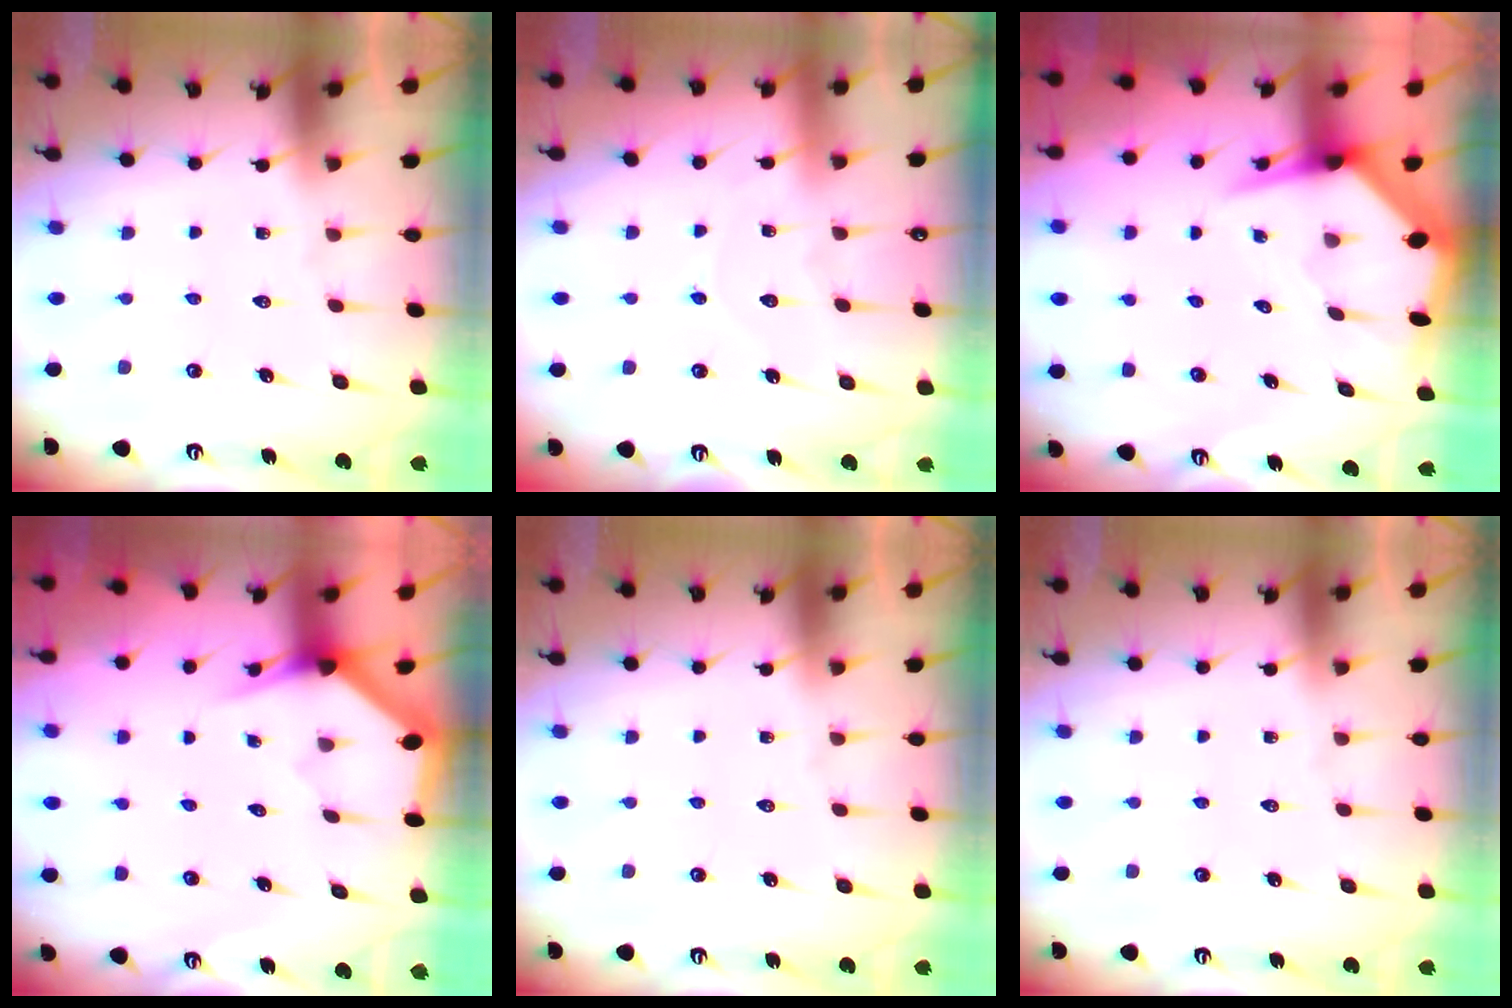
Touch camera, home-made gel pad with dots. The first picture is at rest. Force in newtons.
{"total": 5.1, "press": 5.1, "slide": 0.5}
{"total": 4.9, "press": 4.8, "slide": 0.6}
{"total": 3.1, "press": 3.1, "slide": 0.2}
{"total": 0.0}
{"total": 0.0}